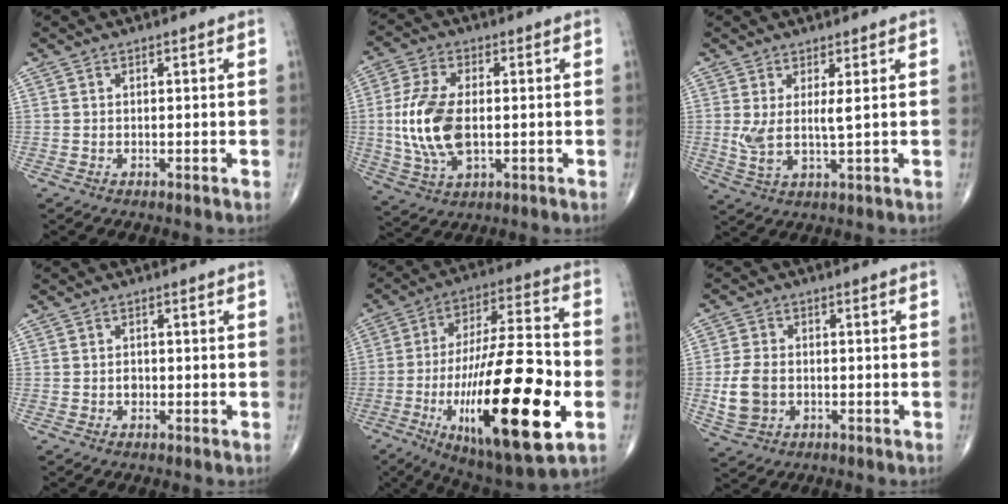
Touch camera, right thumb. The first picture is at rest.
{"total": 12.9, "force": [-0.3, 6.9, 10.9], "torque": [-0.230, -0.001, -0.002]}
{"total": 5.1, "force": [1.2, 1.1, 4.9], "torque": [-0.112, -0.017, 0.028]}
{"total": 1.2, "force": [-0.3, 1.0, 0.7], "torque": [-0.006, 0.004, -0.006]}
{"total": 30.2, "force": [-8.7, 8.8, 27.5], "torque": [-0.474, 0.006, -0.131]}
{"total": 6.8, "force": [-1.1, 5.0, 4.5], "torque": [-0.088, 0.007, -0.018]}